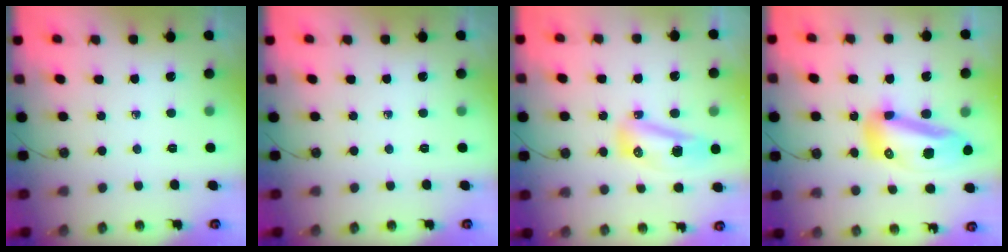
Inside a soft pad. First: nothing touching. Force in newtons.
{"total": 0.0}
{"total": 14.8, "press": 11.7, "slide": 8.9}
{"total": 14.5, "press": 14.4, "slide": 1.8}